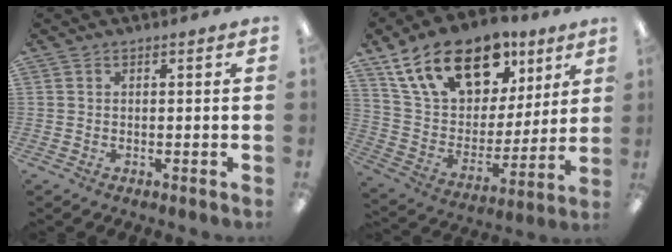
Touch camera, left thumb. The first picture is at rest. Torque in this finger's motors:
{"motor_torque": [2.42, 2.49, 1.51, -1.26, 0.12]}